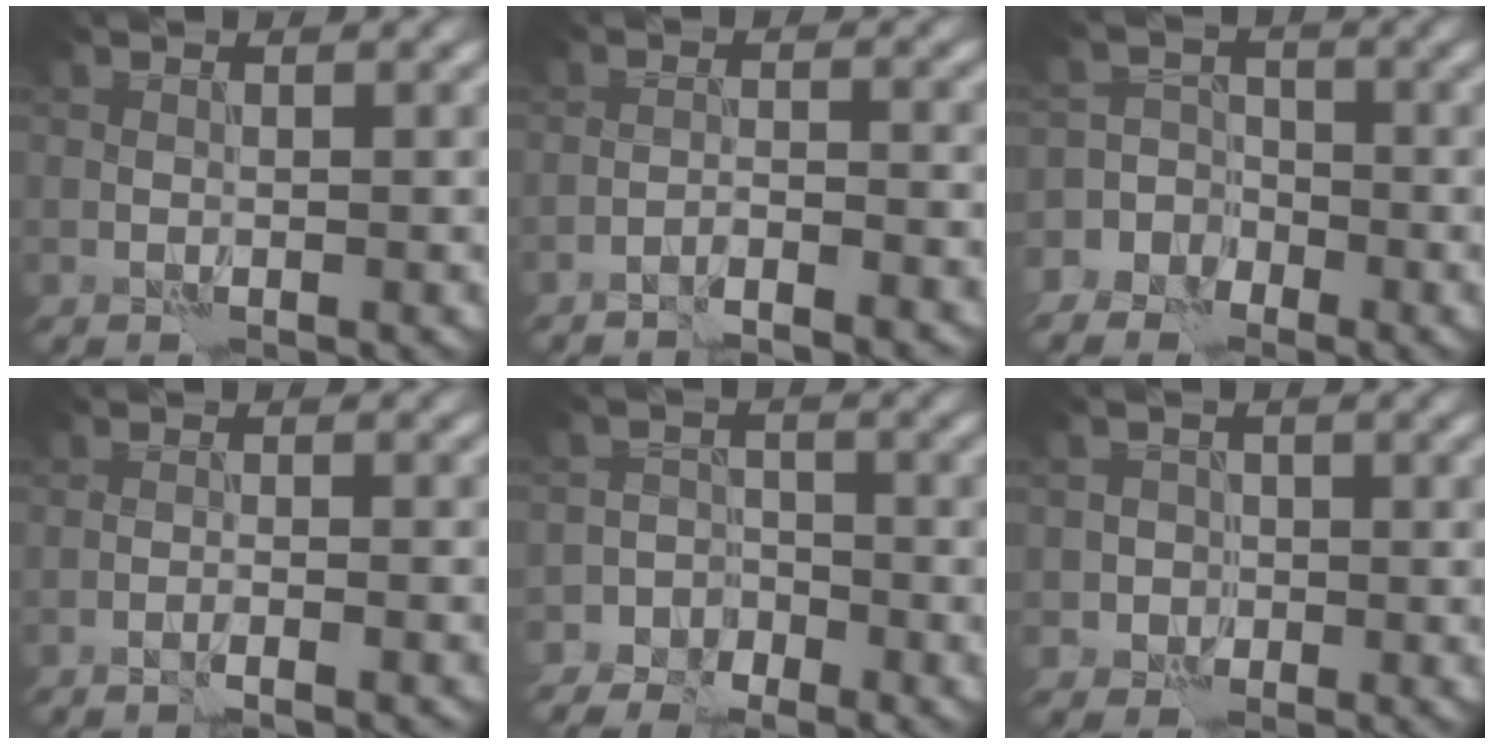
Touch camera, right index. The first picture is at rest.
{"total": 2.5, "force": [-2.3, 0.0, 1.0], "torque": [-0.012, 0.004, -0.042]}
{"total": 5.4, "force": [-3.3, 4.2, 0.4], "torque": [0.027, 0.000, -0.079]}
{"total": 1.5, "force": [-1.1, -0.2, 0.9], "torque": [-0.015, 0.004, -0.023]}
{"total": 4.2, "force": [-3.6, 2.2, 0.0], "torque": [0.029, 0.000, -0.065]}
{"total": 2.3, "force": [-0.8, 2.2, -0.1], "torque": [0.033, 0.002, -0.023]}